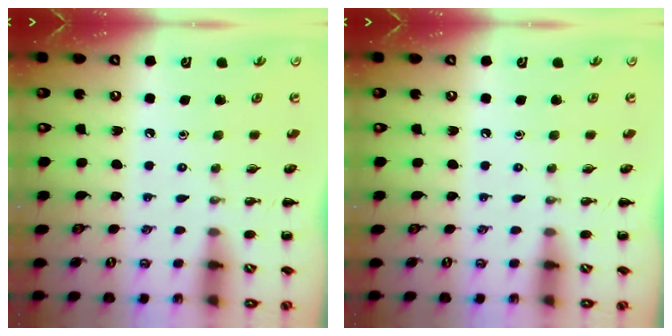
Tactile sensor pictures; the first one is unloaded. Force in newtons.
{"total": 0.0}